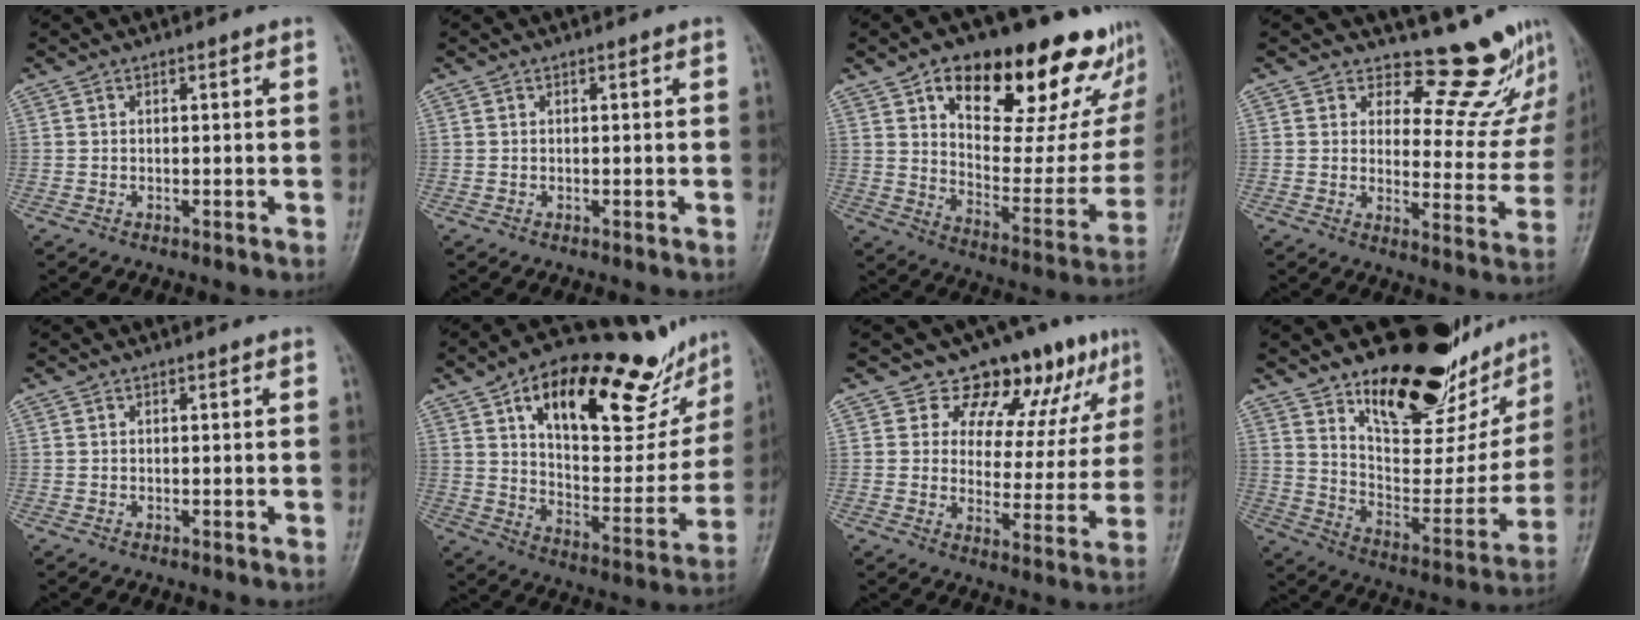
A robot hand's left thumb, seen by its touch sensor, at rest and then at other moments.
{"total": 0.0}
{"total": 28.3, "force": [16.7, 12.5, 19.1], "torque": [-0.218, -0.049, 0.248]}
{"total": 12.3, "force": [11.2, 4.0, 3.0], "torque": [-0.001, -0.121, 0.133]}
{"total": 0.0}
{"total": 27.7, "force": [16.8, 11.3, 18.9], "torque": [-0.224, -0.038, 0.260]}
{"total": 13.0, "force": [9.2, 6.9, 6.1], "torque": [-0.032, -0.055, 0.118]}
{"total": 26.5, "force": [17.9, 11.5, 15.9], "torque": [-0.177, -0.090, 0.280]}